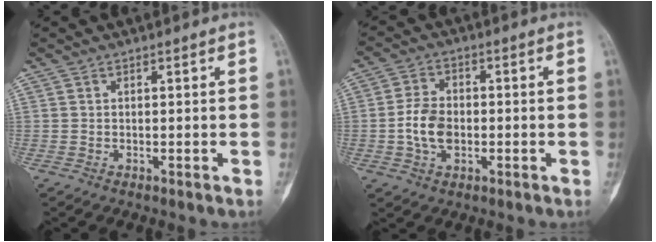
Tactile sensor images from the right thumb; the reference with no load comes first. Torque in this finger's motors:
{"motor_torque": [0.85, 0.84, 0.38, -0.35, 0.02]}